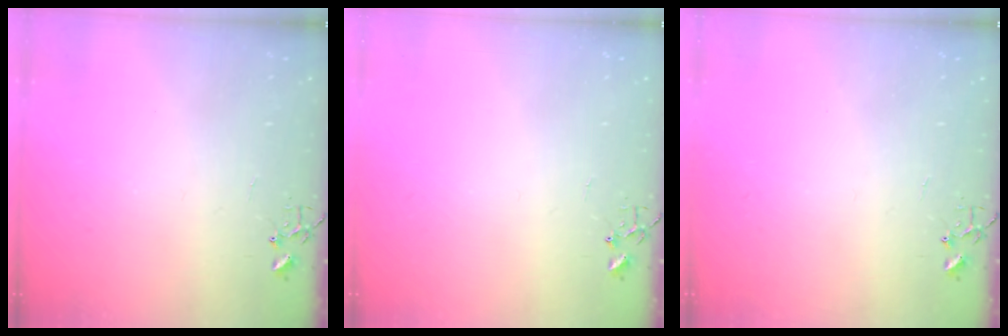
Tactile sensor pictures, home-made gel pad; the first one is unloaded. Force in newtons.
{"total": 0.0}
{"total": 0.0}